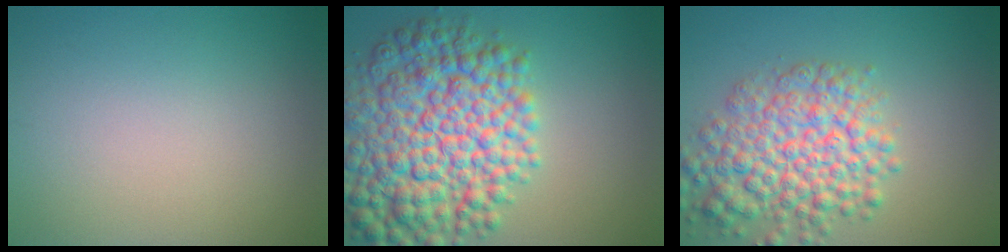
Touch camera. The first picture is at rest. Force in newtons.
{"total": 11.4, "press": 11.4, "slide": 0.1}
{"total": 7.0, "press": 7.0, "slide": 0.3}